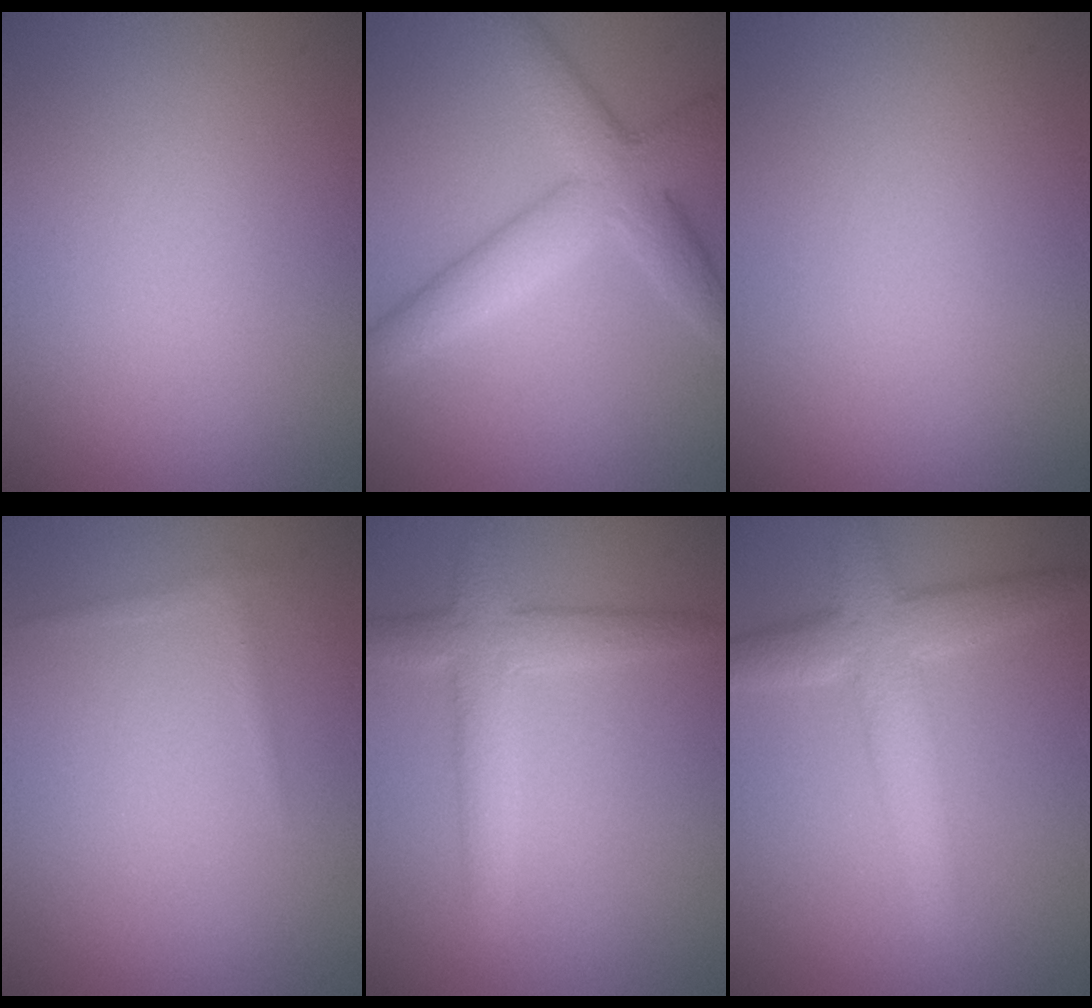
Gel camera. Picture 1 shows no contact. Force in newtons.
{"total": 5.3, "press": 5.3, "slide": 0.1}
{"total": 0.0}
{"total": 0.6, "press": 0.6, "slide": 0.1}
{"total": 3.7, "press": 3.7, "slide": 0.1}
{"total": 5.0, "press": 5.0, "slide": 0.3}